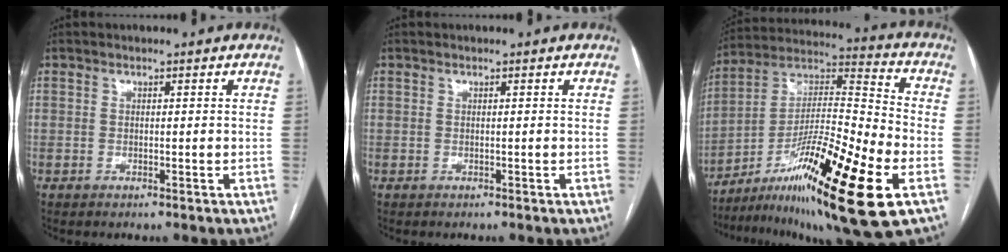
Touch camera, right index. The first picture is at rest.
{"total": 0.0}
{"total": 23.8, "force": [-11.0, 1.5, 21.1], "torque": [-0.347, -0.019, -0.183]}